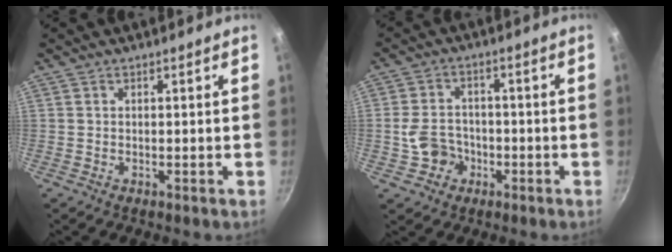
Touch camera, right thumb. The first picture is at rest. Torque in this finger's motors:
{"motor_torque": [-0.71, 0.26, 0.26, 0.39, 0.01]}